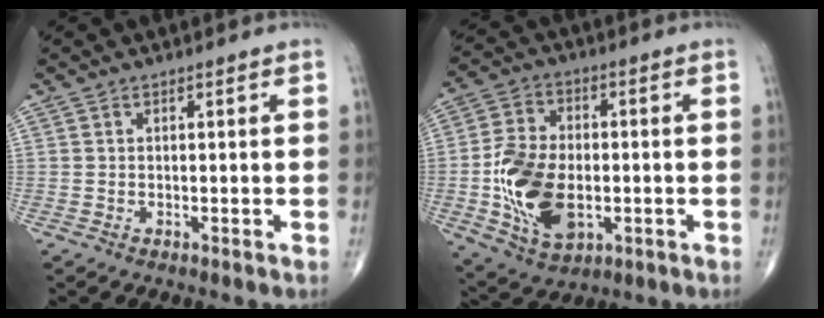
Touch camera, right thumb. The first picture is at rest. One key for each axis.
{"total": 15.6, "fx": -2.4, "fy": 9.7, "fz": 11.9, "tx": -0.208, "ty": 0.003, "tz": -0.034}